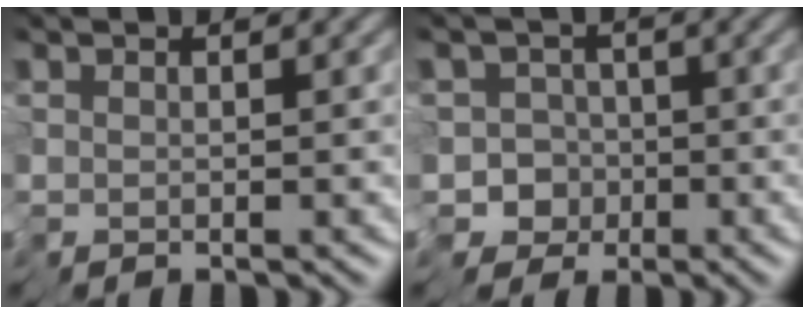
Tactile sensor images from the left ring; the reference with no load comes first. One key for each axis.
{"total": 6.4, "fx": -3.4, "fy": 5.1, "fz": 1.8, "tx": -0.013, "ty": 0.016, "tz": -0.083}